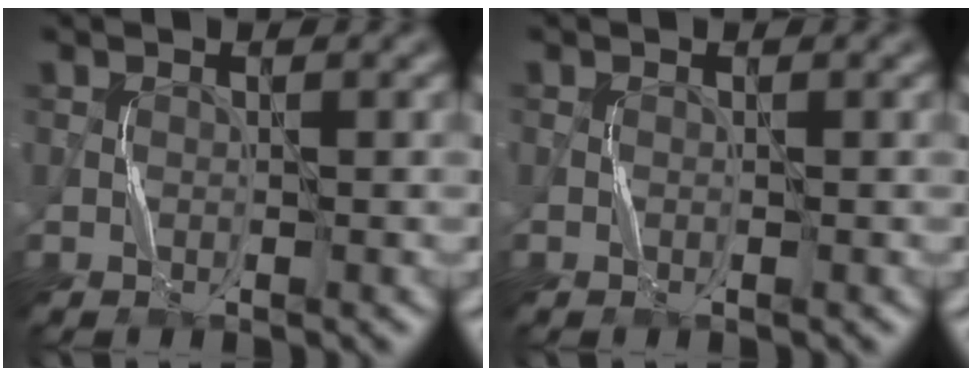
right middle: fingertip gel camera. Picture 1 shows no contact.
{"total": 0.0}